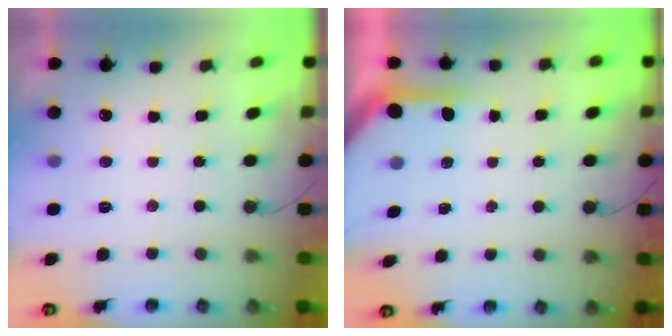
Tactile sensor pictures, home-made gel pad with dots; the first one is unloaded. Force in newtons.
{"total": 3.6, "press": 3.6, "slide": 0.4}